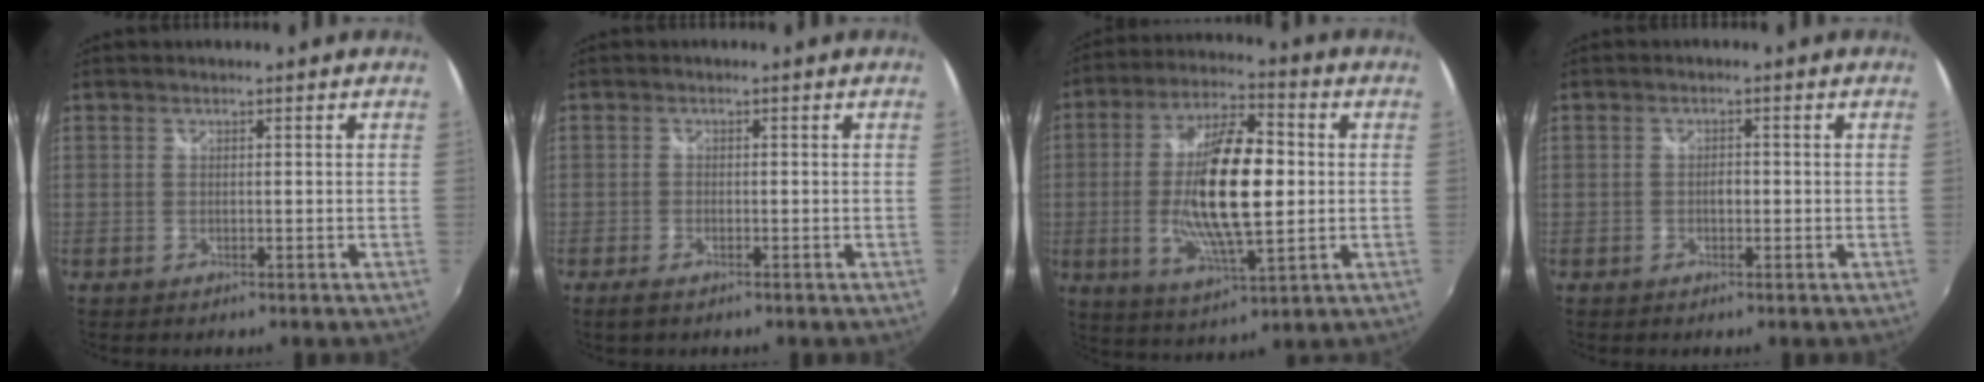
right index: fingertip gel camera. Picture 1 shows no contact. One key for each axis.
{"total": 2.4, "fx": -1.7, "fy": 0.9, "fz": 1.4, "tx": -0.033, "ty": -0.007, "tz": -0.033}
{"total": 16.9, "fx": -0.5, "fy": 5.3, "fz": 16.0, "tx": -0.306, "ty": 0.000, "tz": -0.009}
{"total": 1.4, "fx": -0.3, "fy": 0.9, "fz": 1.0, "tx": -0.019, "ty": 0.002, "tz": -0.008}